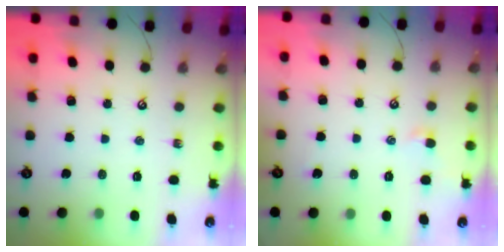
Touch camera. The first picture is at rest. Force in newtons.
{"total": 0.8, "press": 0.6, "slide": 0.5}